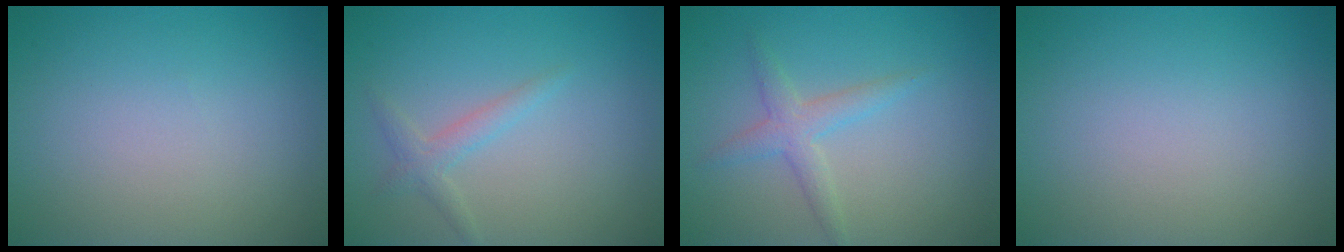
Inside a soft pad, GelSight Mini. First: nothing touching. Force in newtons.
{"total": 1.7, "press": 1.7, "slide": 0.0}
{"total": 2.2, "press": 2.2, "slide": 0.1}
{"total": 0.0}